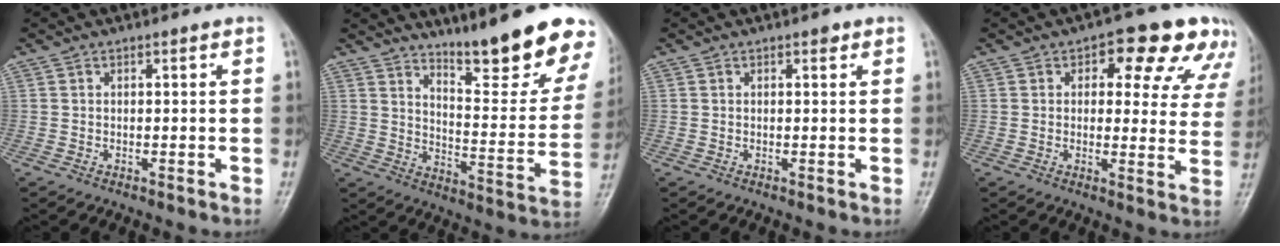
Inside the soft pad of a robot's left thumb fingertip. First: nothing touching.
{"total": 19.1, "force": [14.4, 3.5, 12.0], "torque": [-0.134, -0.108, 0.208]}
{"total": 1.0, "force": [0.6, 0.5, 0.7], "torque": [-0.005, -0.001, 0.005]}
{"total": 13.7, "force": [7.7, 7.2, 8.7], "torque": [-0.041, -0.018, 0.076]}